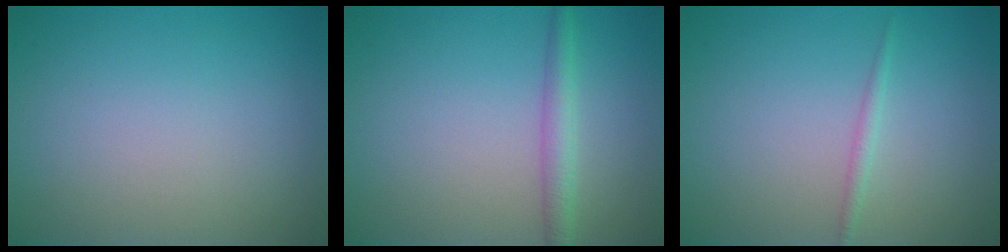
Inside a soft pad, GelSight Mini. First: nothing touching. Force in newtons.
{"total": 2.3, "press": 2.3, "slide": 0.1}
{"total": 0.9, "press": 0.9, "slide": 0.0}